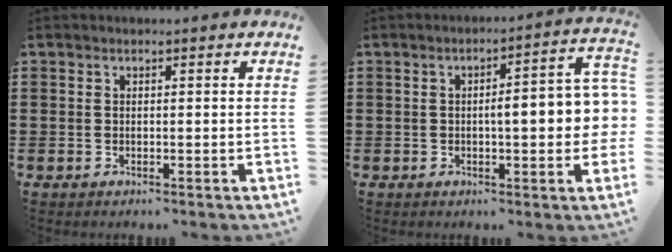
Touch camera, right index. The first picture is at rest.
{"total": 7.7, "force": [-0.5, 1.8, 7.5], "torque": [-0.098, -0.010, -0.017]}